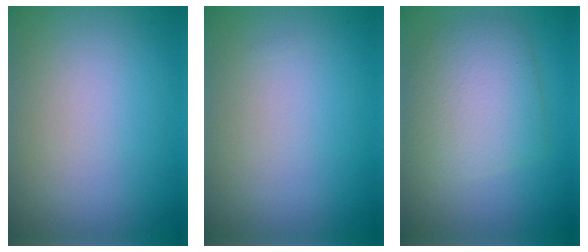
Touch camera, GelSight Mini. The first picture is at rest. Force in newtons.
{"total": 0.0}
{"total": 5.2, "press": 5.2, "slide": 0.3}